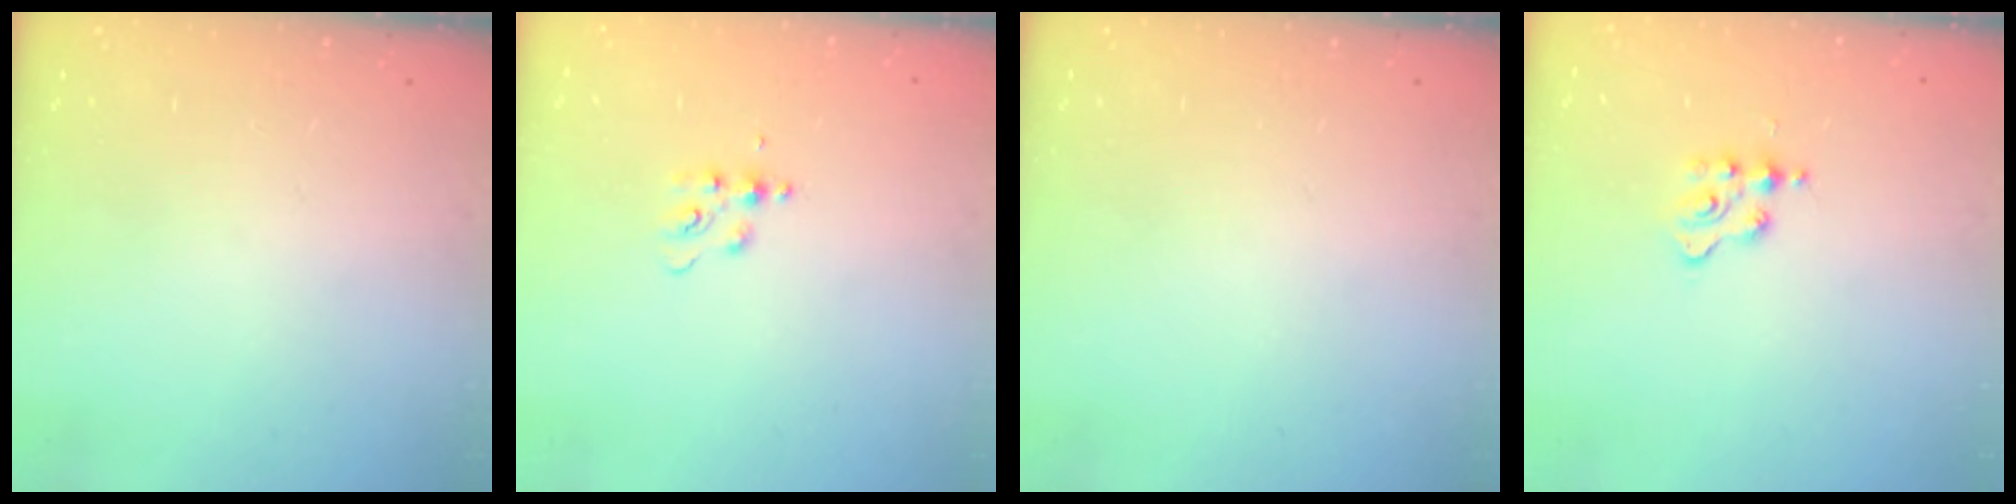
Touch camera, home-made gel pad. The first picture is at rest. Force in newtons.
{"total": 5.7, "press": 5.6, "slide": 0.7}
{"total": 0.0}
{"total": 2.3, "press": 2.2, "slide": 0.5}